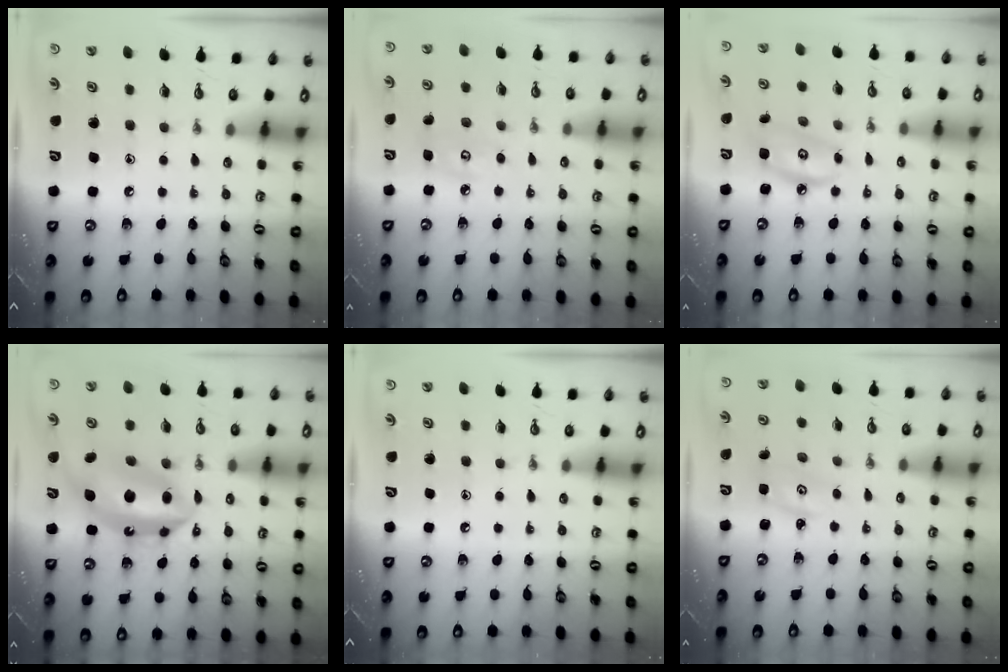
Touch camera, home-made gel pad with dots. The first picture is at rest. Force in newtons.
{"total": 5.7, "press": 5.7, "slide": 0.5}
{"total": 6.8, "press": 6.8, "slide": 0.5}
{"total": 14.5, "press": 14.5, "slide": 1.2}
{"total": 0.0}
{"total": 1.5, "press": 1.5, "slide": 0.1}